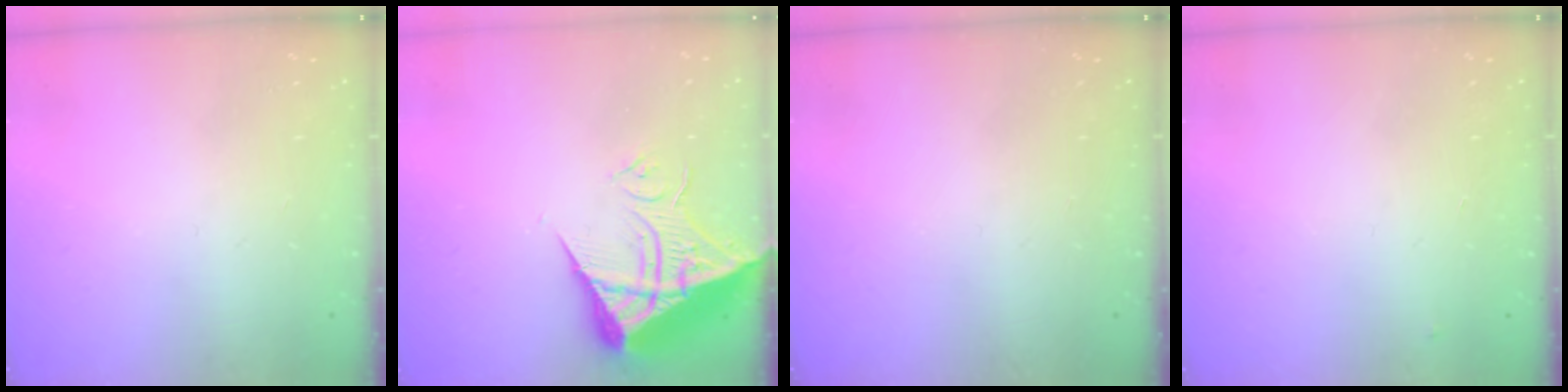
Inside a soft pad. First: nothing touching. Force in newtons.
{"total": 11.0, "press": 10.9, "slide": 1.2}
{"total": 0.0}
{"total": 2.5, "press": 2.5, "slide": 0.4}